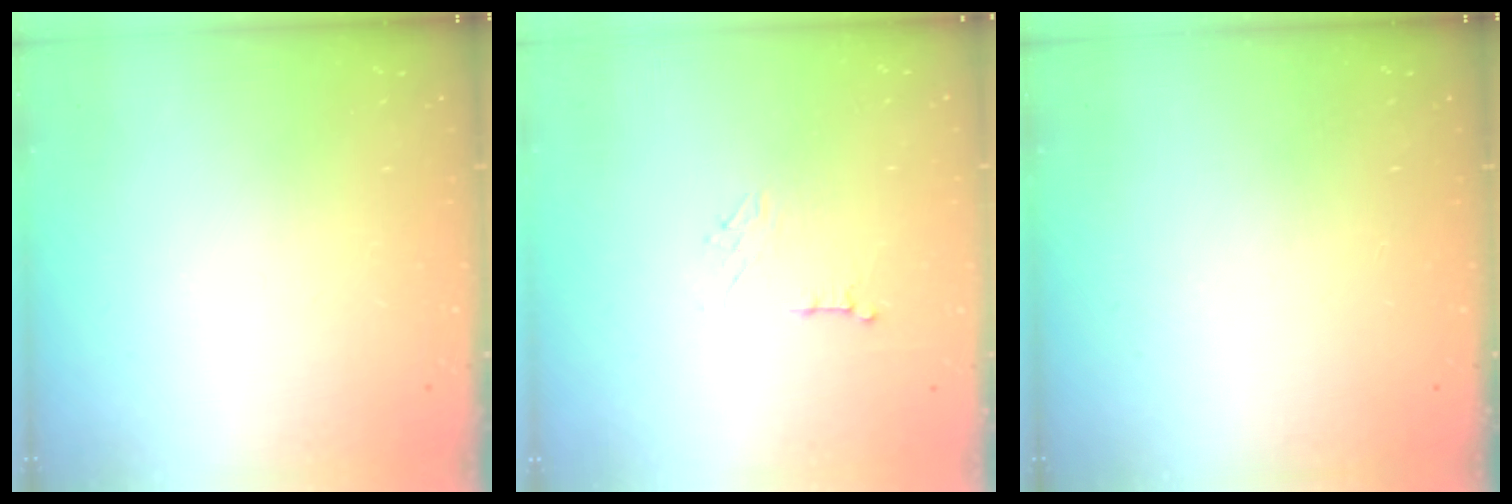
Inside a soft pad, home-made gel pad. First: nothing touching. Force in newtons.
{"total": 5.2, "press": 5.2, "slide": 0.4}
{"total": 0.0}